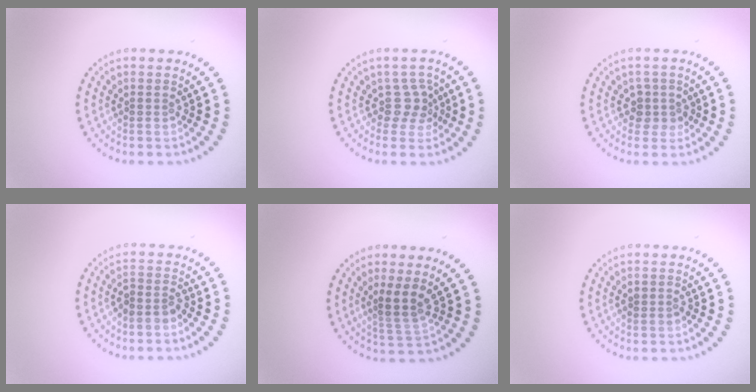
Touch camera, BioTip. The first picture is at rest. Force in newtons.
{"total": 2.3, "press": 1.6, "slide": 1.6}
{"total": 1.9, "press": 1.6, "slide": 1.0}
{"total": 1.7, "press": 1.3, "slide": 1.0}
{"total": 2.6, "press": 1.9, "slide": 1.8}
{"total": 0.7, "press": 0.7, "slide": 0.1}